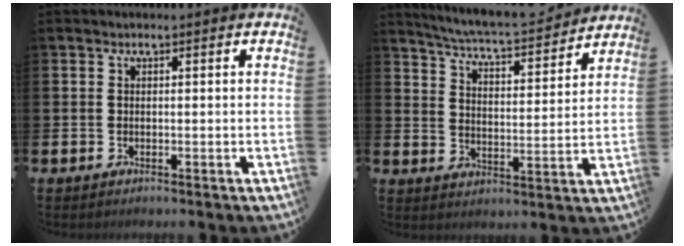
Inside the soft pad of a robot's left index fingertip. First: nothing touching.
{"total": 6.2, "force": [6.1, 0.1, 1.4], "torque": [-0.056, -0.044, 0.103]}